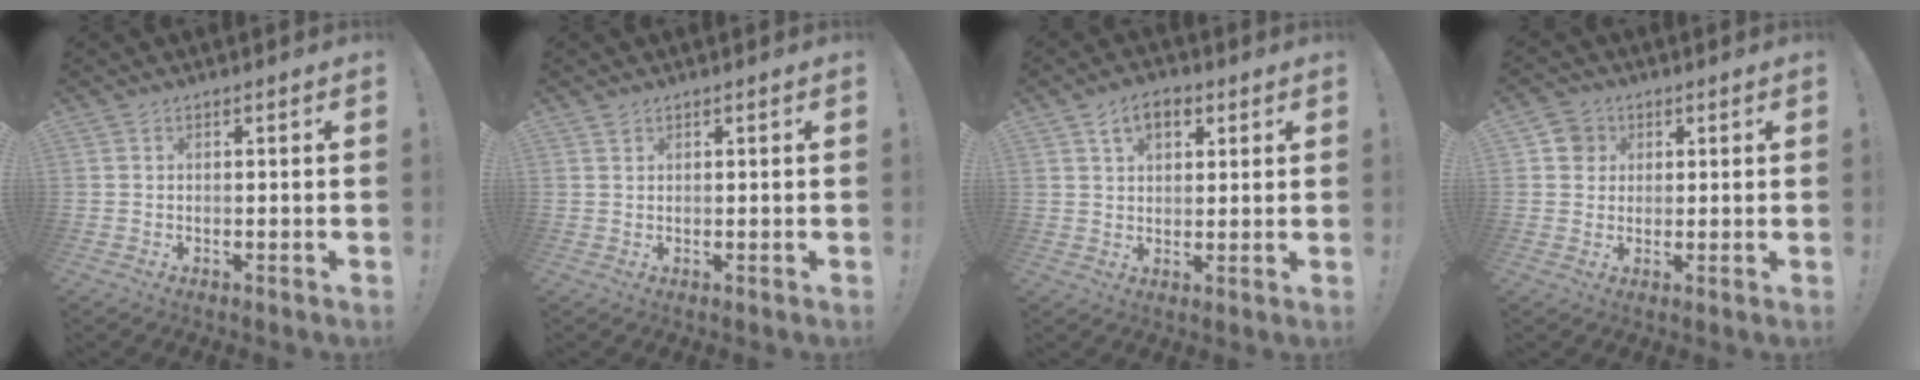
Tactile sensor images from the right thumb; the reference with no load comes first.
{"total": 0.9, "force": [0.8, 0.3, 0.2], "torque": [0.003, -0.006, 0.014]}
{"total": 7.5, "force": [3.5, 4.8, 4.6], "torque": [-0.073, 0.004, 0.064]}
{"total": 5.4, "force": [1.6, 5.0, 1.3], "torque": [-0.016, 0.004, 0.033]}